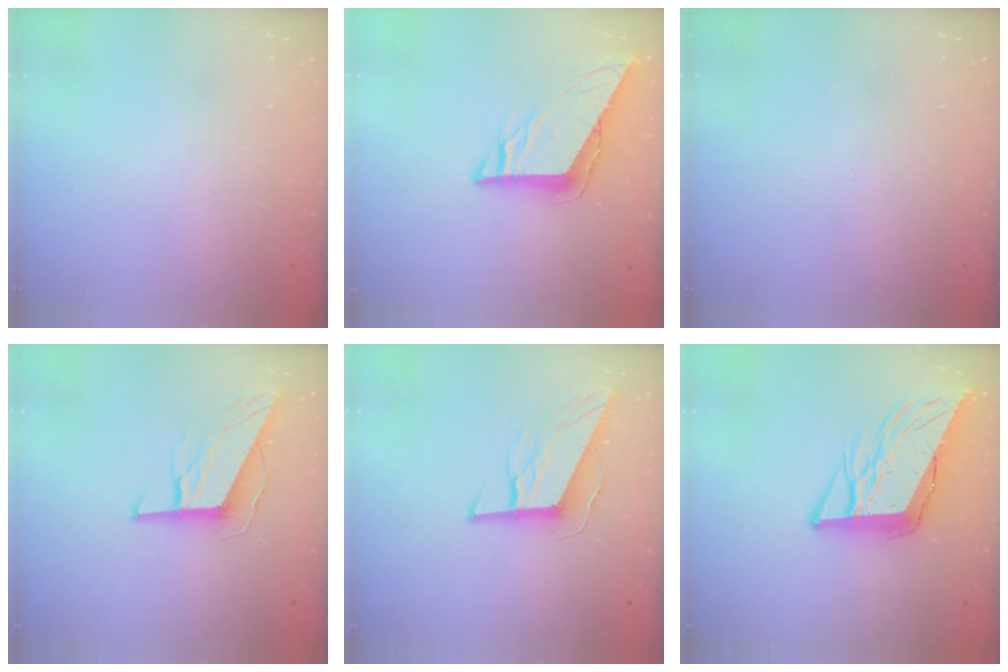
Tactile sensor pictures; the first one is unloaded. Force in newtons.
{"total": 8.7, "press": 8.6, "slide": 0.7}
{"total": 0.0}
{"total": 9.7, "press": 9.5, "slide": 1.9}
{"total": 10.3, "press": 10.0, "slide": 2.8}
{"total": 12.3, "press": 11.7, "slide": 3.6}